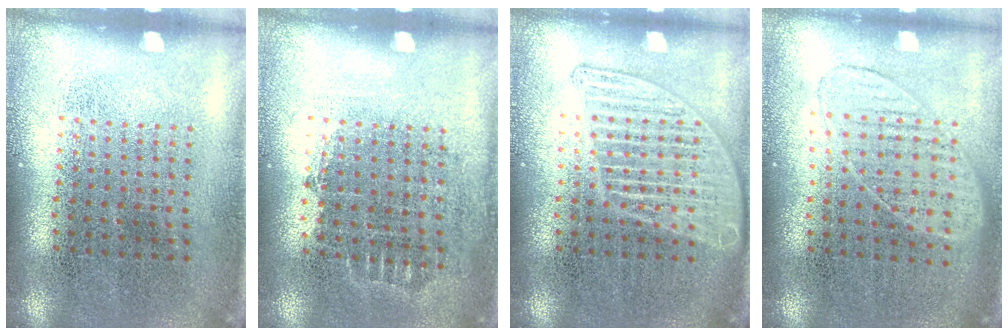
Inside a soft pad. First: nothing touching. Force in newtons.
{"total": 0.7, "press": 0.6, "slide": 0.3}
{"total": 2.5, "press": 2.5, "slide": 0.2}
{"total": 1.0, "press": 0.9, "slide": 0.4}